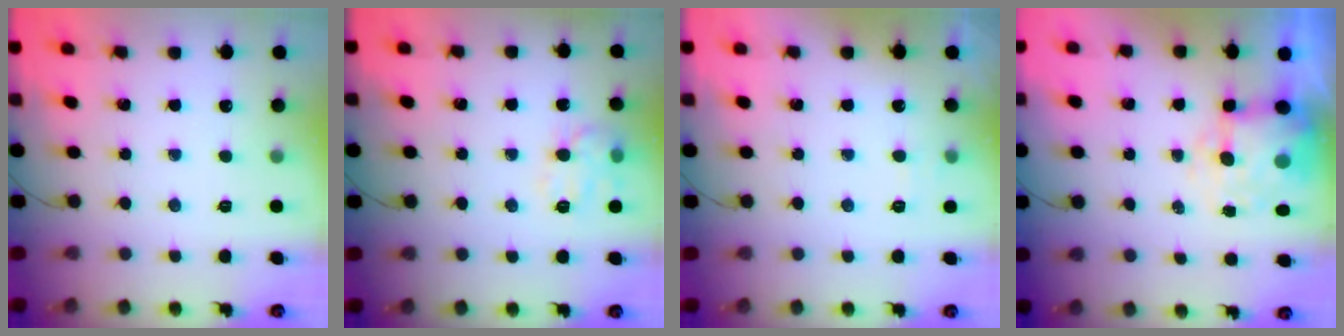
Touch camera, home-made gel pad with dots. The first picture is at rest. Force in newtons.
{"total": 10.4, "press": 10.4, "slide": 0.4}
{"total": 3.6, "press": 3.1, "slide": 1.7}
{"total": 8.8, "press": 8.6, "slide": 1.6}